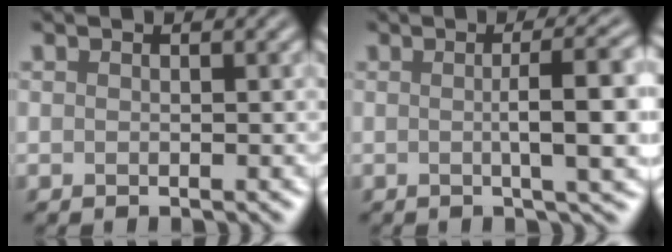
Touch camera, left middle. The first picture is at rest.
{"total": 6.8, "force": [0.1, 1.4, 6.7], "torque": [-0.084, 0.010, 0.003]}